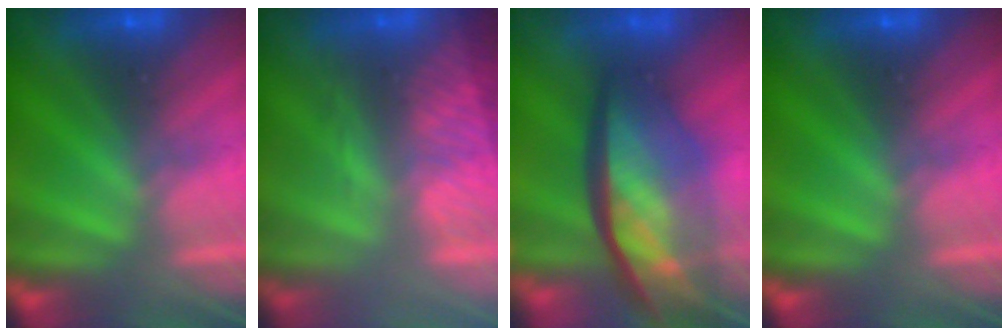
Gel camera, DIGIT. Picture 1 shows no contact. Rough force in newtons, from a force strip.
{"total": 2.9}
{"total": 9.1}
{"total": 0.0}